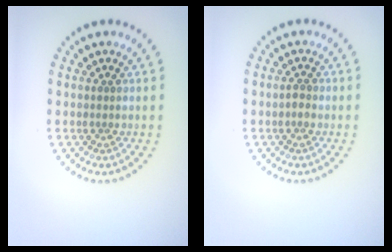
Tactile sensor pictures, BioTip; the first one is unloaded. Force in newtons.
{"total": 0.9, "press": 0.9, "slide": 0.3}